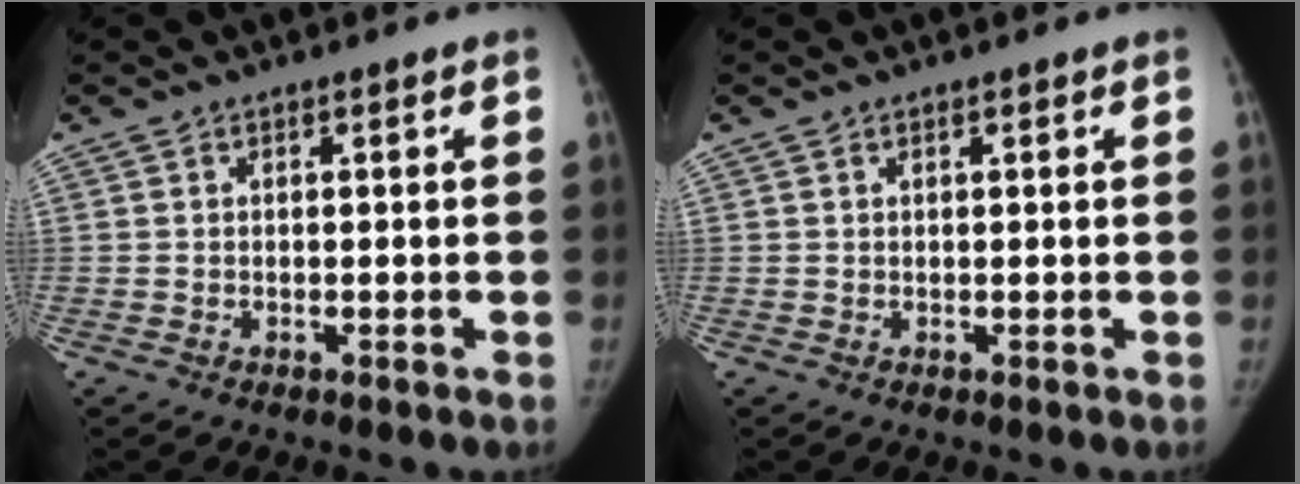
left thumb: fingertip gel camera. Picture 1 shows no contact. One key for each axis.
{"total": 0.6, "fx": 0.3, "fy": 0.1, "fz": 0.4, "tx": -0.007, "ty": 0.000, "tz": 0.005}